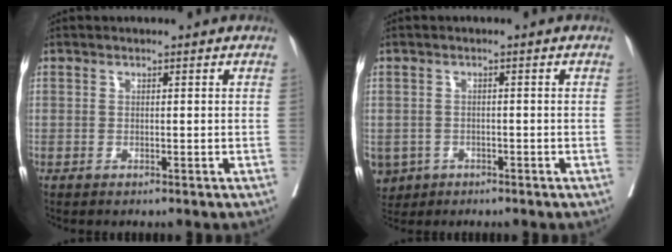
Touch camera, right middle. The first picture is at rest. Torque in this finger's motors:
{"motor_torque": [1.50, -0.64, 1.05, 0.21]}